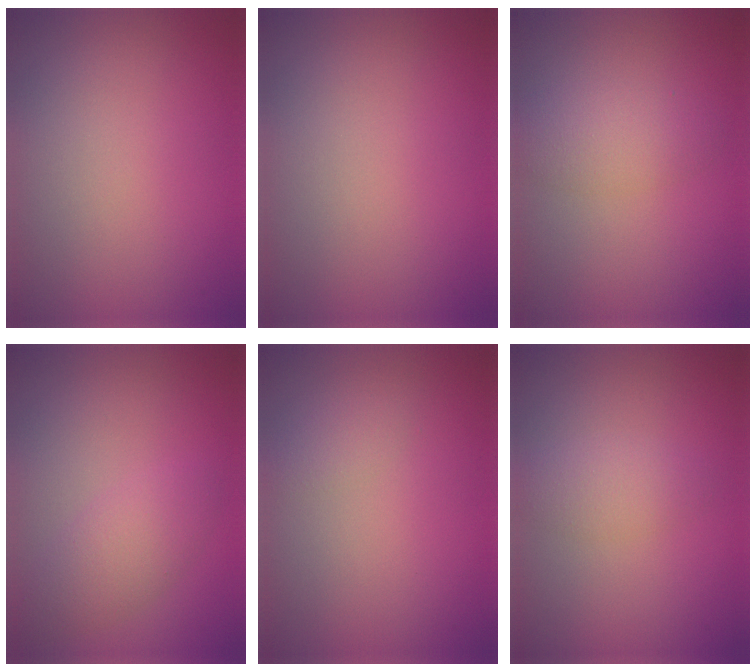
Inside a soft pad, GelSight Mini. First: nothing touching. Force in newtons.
{"total": 0.0}
{"total": 2.7, "press": 2.7, "slide": 0.1}
{"total": 2.9, "press": 2.9, "slide": 0.2}
{"total": 0.8, "press": 0.8, "slide": 0.0}
{"total": 1.9, "press": 1.9, "slide": 0.0}